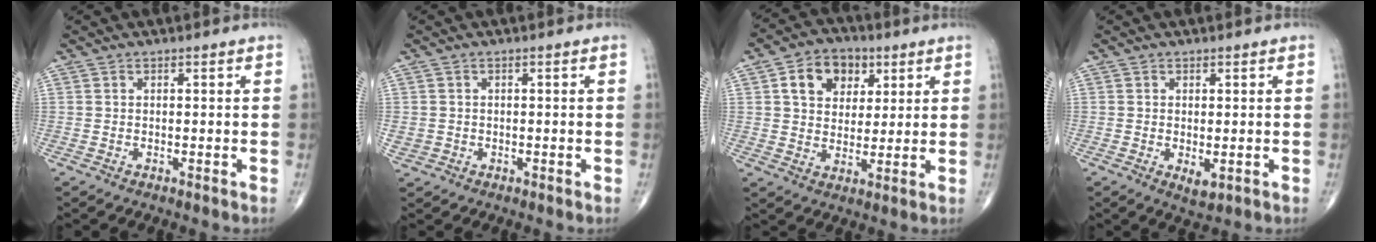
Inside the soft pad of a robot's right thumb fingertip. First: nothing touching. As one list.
[{"total": 2.2, "force": [-0.3, 2.0, 0.8], "torque": [-0.014, 0.003, 0.000]}, {"total": 10.1, "force": [3.8, 7.6, 5.6], "torque": [-0.057, -0.007, 0.060]}, {"total": 2.4, "force": [-0.5, 1.2, 2.1], "torque": [-0.031, -0.007, -0.002]}]